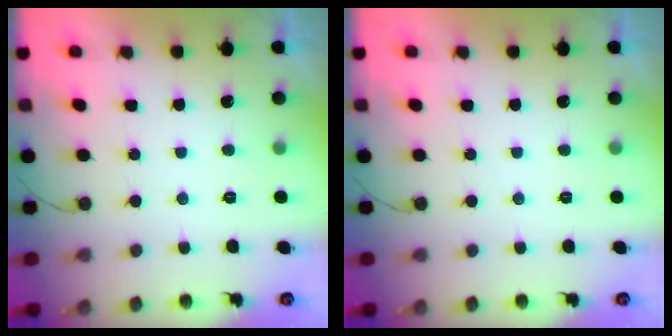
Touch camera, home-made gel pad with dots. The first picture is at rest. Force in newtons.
{"total": 0.0}